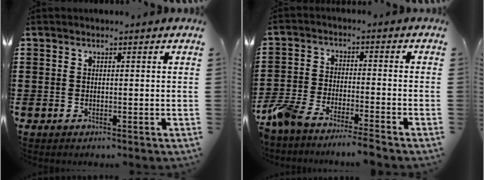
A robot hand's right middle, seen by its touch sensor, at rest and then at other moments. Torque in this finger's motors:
{"motor_torque": [0.98, 0.34, 0.14, 0.08]}